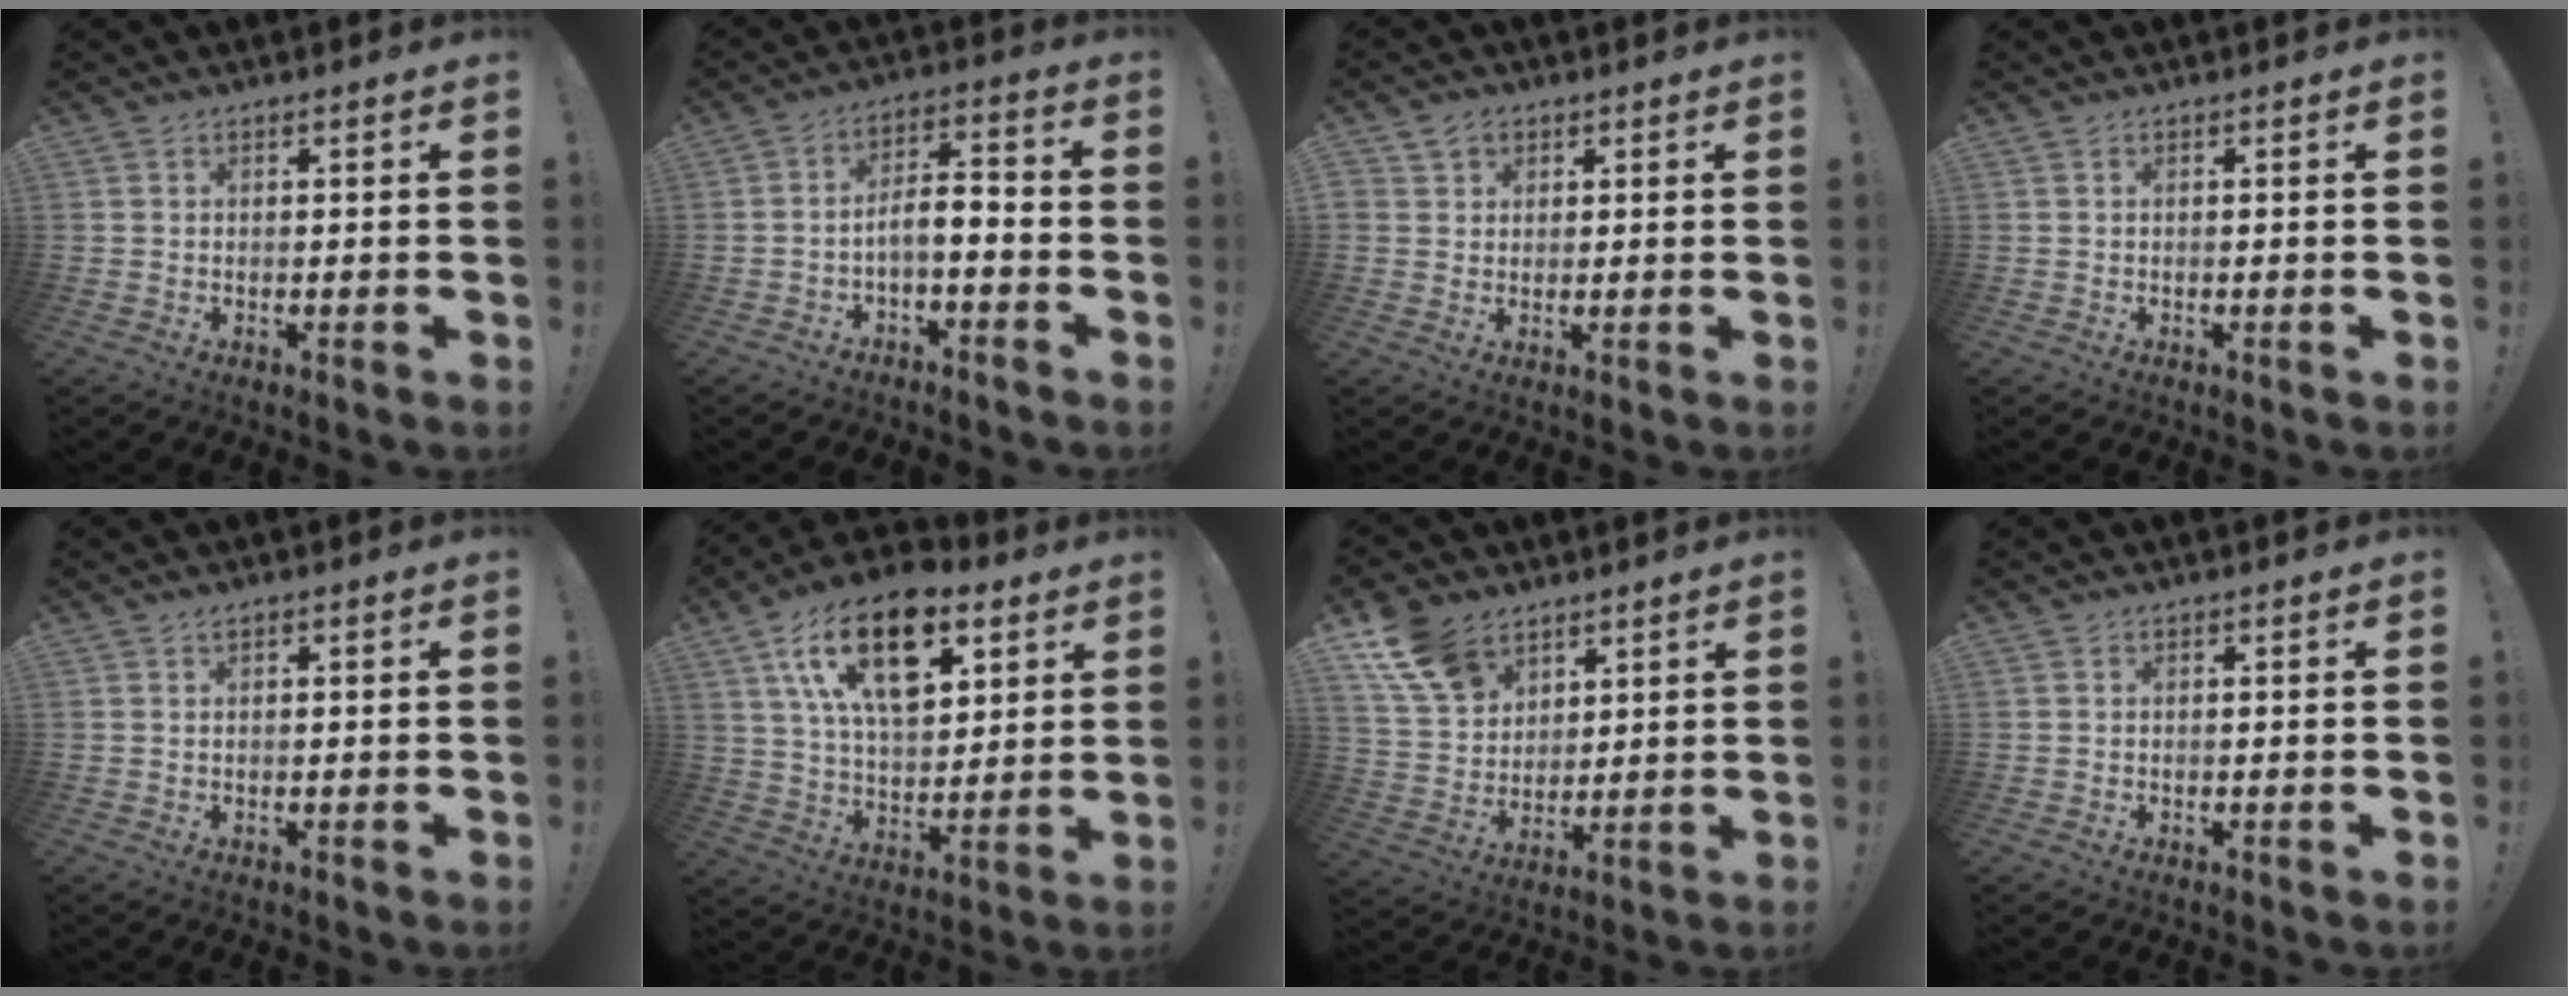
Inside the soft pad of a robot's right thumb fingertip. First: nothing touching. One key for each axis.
{"total": 6.0, "fx": -3.3, "fy": 2.2, "fz": 4.5, "tx": -0.079, "ty": 0.012, "tz": -0.057}
{"total": 3.6, "fx": 1.7, "fy": 3.0, "fz": 0.9, "tx": -0.013, "ty": -0.003, "tz": 0.032}
{"total": 0.0}
{"total": 0.6, "fx": 0.5, "fy": 0.0, "fz": 0.3, "tx": -0.008, "ty": 0.002, "tz": 0.010}
{"total": 20.8, "fx": 10.1, "fy": 11.5, "fz": 14.1, "tx": -0.240, "ty": -0.036, "tz": 0.176}
{"total": 13.9, "fx": 8.5, "fy": 9.2, "fz": 6.1, "tx": -0.114, "ty": -0.039, "tz": 0.169}
{"total": 0.0}